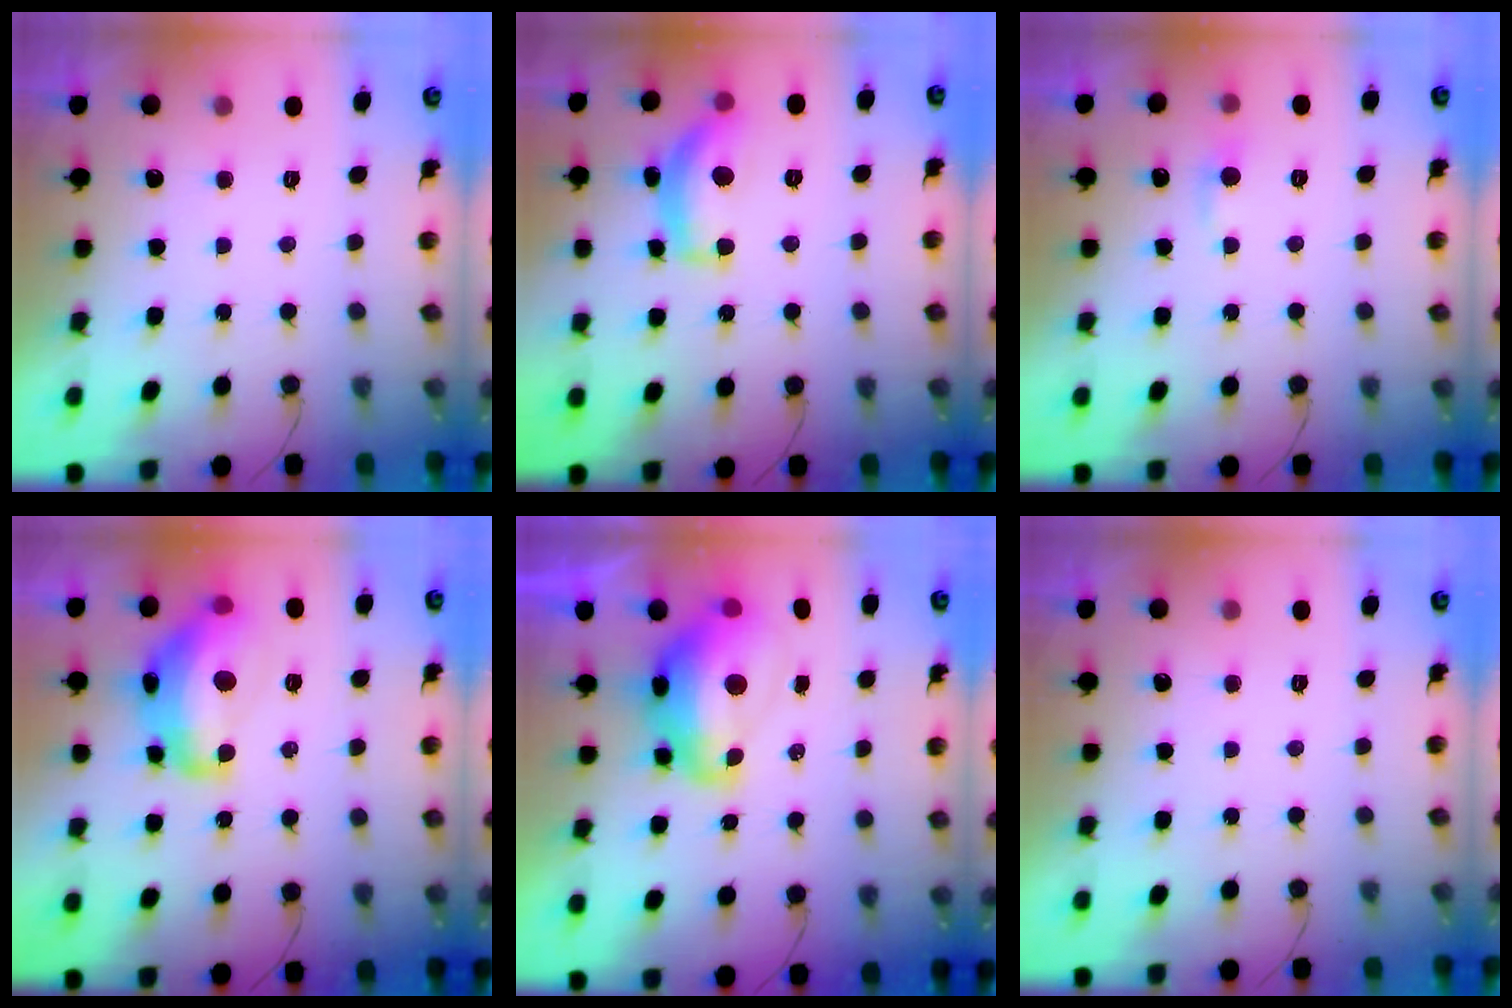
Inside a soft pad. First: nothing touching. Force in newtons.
{"total": 13.7, "press": 13.7, "slide": 1.0}
{"total": 4.4, "press": 4.3, "slide": 0.5}
{"total": 15.7, "press": 15.6, "slide": 1.1}
{"total": 14.6, "press": 14.5, "slide": 1.6}
{"total": 0.0}